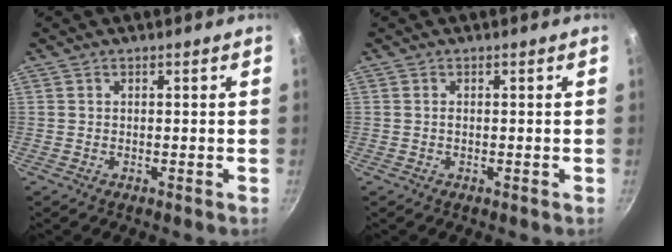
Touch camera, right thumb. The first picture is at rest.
{"total": 0.5, "force": [-0.1, 0.3, 0.4], "torque": [-0.008, 0.003, -0.002]}